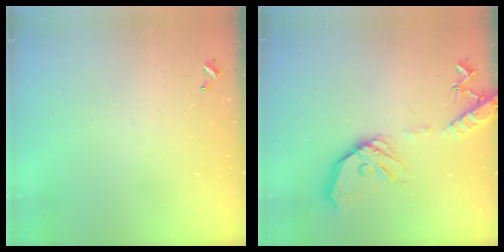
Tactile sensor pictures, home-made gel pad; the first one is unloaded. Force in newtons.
{"total": 17.9, "press": 17.7, "slide": 2.6}